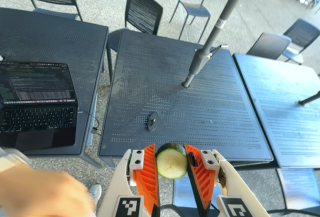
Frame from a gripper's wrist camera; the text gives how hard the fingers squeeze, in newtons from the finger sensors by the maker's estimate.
{"total": 9.6, "left": 9.3, "right": 10.0}